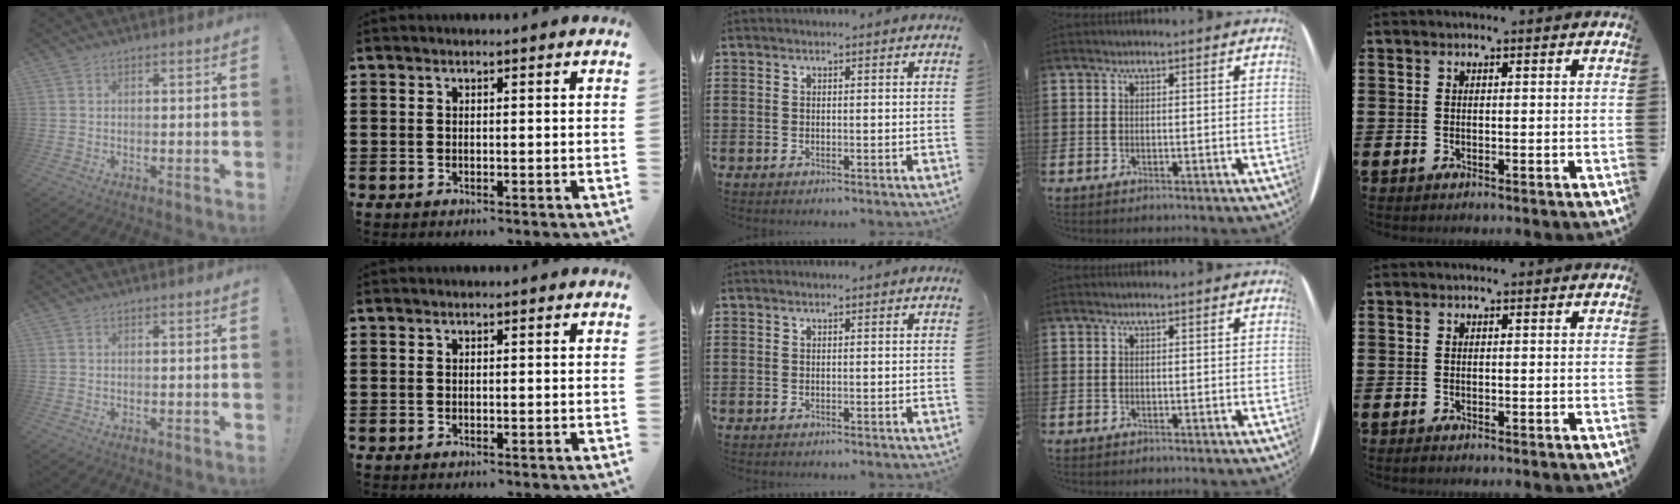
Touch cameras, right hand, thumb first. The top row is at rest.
{}